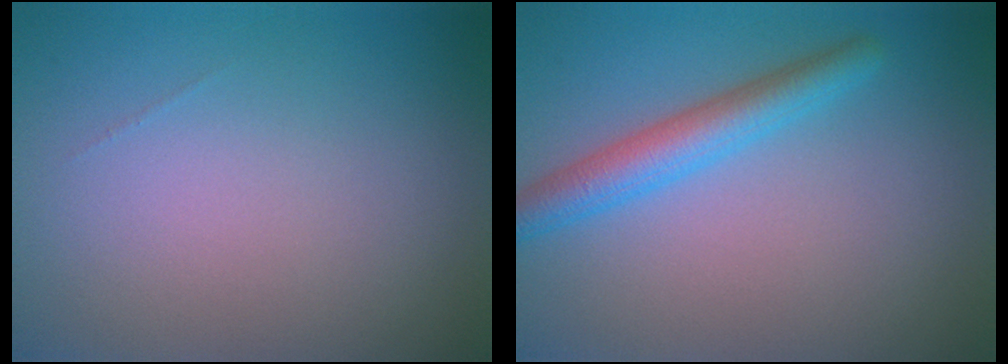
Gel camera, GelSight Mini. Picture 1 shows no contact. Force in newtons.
{"total": 3.6, "press": 3.6, "slide": 0.1}